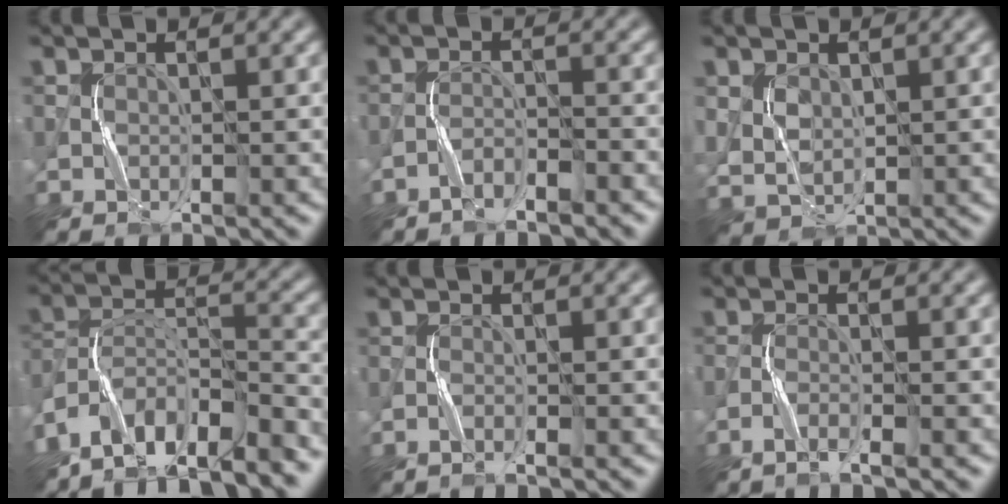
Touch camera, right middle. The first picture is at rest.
{"total": 1.9, "force": [-1.8, 0.0, 0.6], "torque": [-0.009, 0.008, -0.033]}
{"total": 2.0, "force": [0.9, 1.5, 1.1], "torque": [-0.033, -0.002, 0.023]}
{"total": 10.4, "force": [-8.9, 2.4, 4.8], "torque": [-0.095, 0.015, -0.155]}
{"total": 1.1, "force": [-0.9, -0.2, 0.5], "torque": [-0.016, 0.002, -0.017]}
{"total": 1.6, "force": [-1.3, -0.4, 0.8], "torque": [-0.023, 0.000, -0.028]}